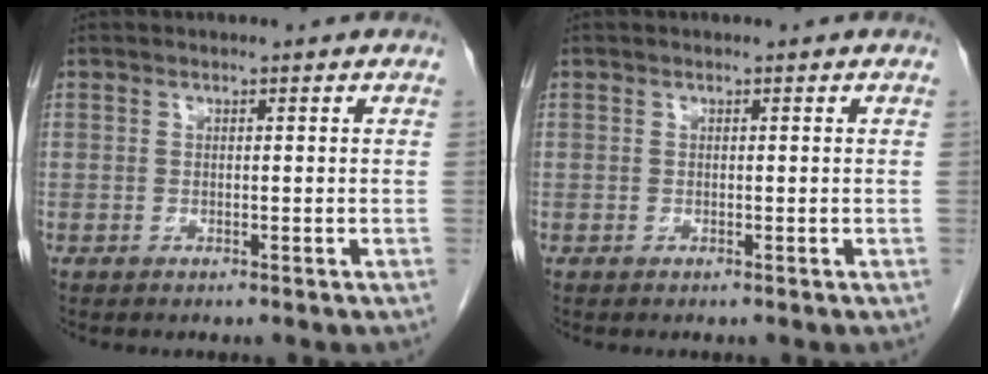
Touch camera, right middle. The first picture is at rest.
{"total": 0.0}